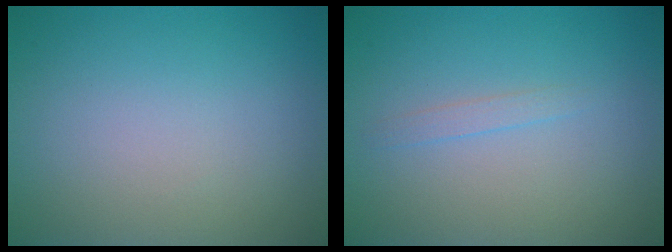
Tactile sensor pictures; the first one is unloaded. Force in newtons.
{"total": 0.8, "press": 0.8, "slide": 0.1}